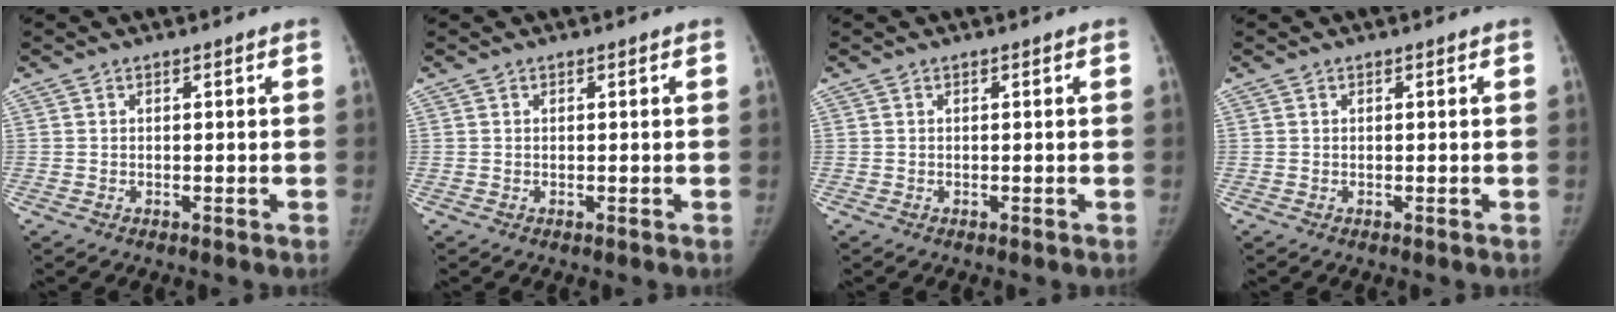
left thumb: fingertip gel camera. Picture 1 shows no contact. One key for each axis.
{"total": 0.0}
{"total": 0.0}
{"total": 0.0}